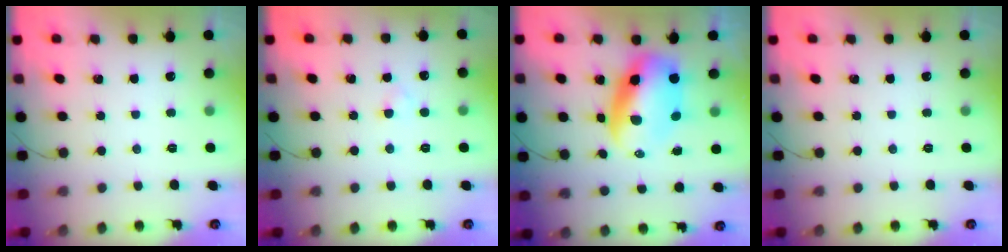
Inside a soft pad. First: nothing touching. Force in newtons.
{"total": 1.5, "press": 1.3, "slide": 0.8}
{"total": 10.7, "press": 10.3, "slide": 2.7}
{"total": 0.0}